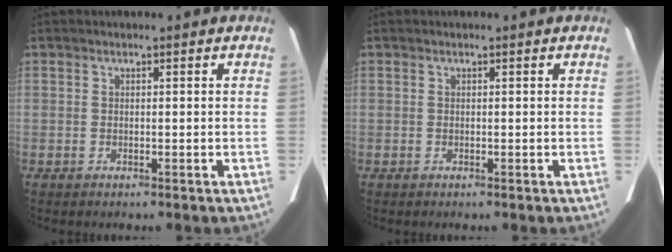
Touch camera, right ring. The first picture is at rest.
{"total": 0.0}